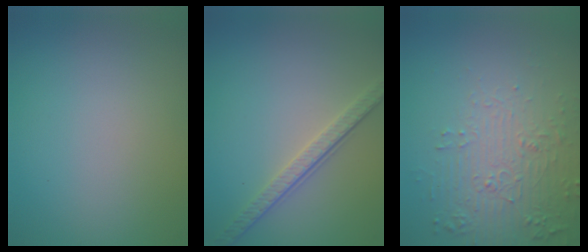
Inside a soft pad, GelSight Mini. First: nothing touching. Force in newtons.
{"total": 3.8, "press": 2.8, "slide": 2.6}
{"total": 5.7, "press": 3.8, "slide": 4.2}